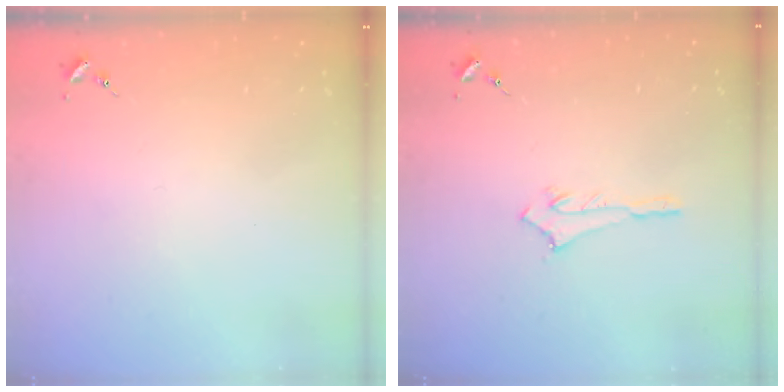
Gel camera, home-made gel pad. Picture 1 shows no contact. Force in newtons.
{"total": 2.9, "press": 2.9, "slide": 0.2}